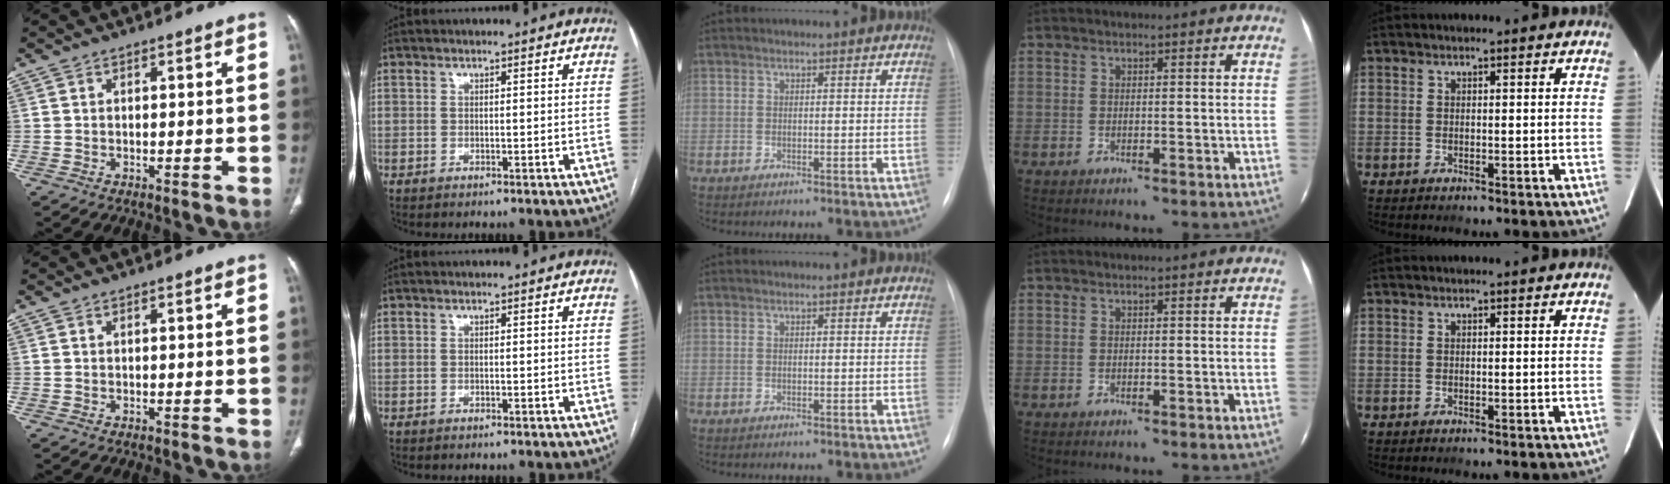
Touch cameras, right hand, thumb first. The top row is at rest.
{}